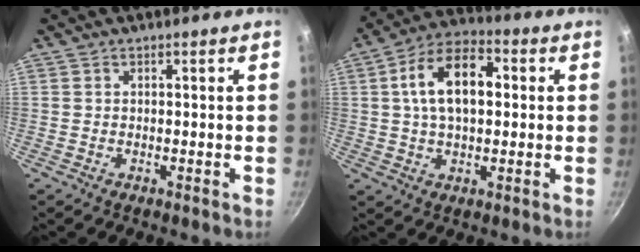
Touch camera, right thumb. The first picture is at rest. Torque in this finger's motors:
{"motor_torque": [0.55, 3.20, 1.67, 0.12, 0.27]}